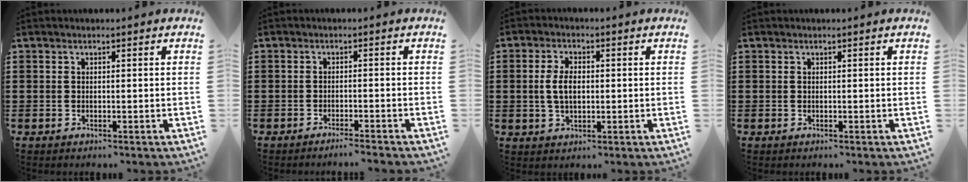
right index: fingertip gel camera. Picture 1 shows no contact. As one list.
[{"total": 1.8, "force": [-1.6, -0.3, 0.5], "torque": [-0.009, 0.002, -0.032]}, {"total": 4.6, "force": [0.1, 2.5, 3.9], "torque": [-0.093, 0.003, -0.004]}, {"total": 0.0}]